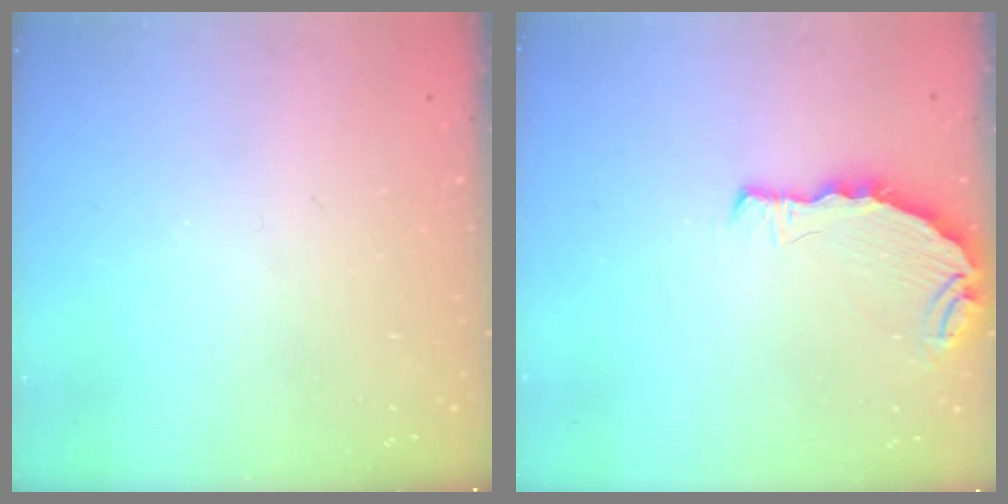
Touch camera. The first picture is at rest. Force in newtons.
{"total": 7.4, "press": 5.7, "slide": 4.7}